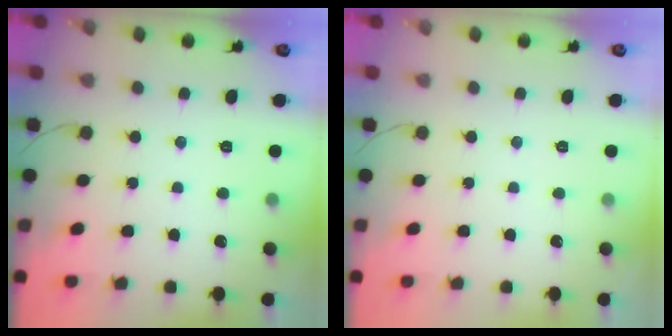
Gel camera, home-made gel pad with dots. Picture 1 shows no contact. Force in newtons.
{"total": 0.0}